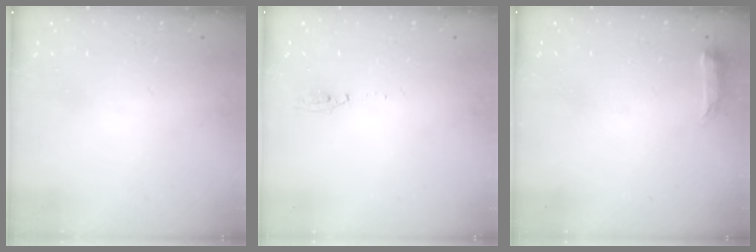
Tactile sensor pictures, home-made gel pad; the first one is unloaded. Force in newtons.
{"total": 4.3, "press": 4.1, "slide": 1.3}
{"total": 6.6, "press": 6.6, "slide": 0.6}